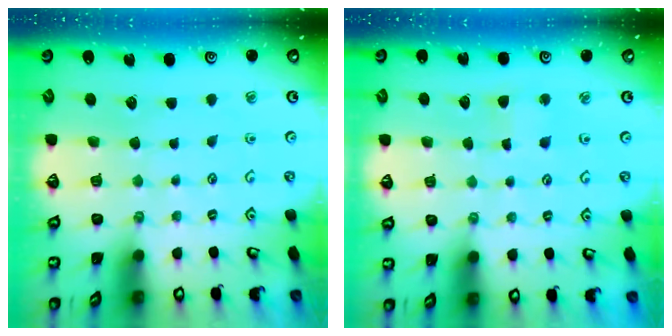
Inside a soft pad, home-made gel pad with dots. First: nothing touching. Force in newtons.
{"total": 2.7, "press": 2.7, "slide": 0.3}